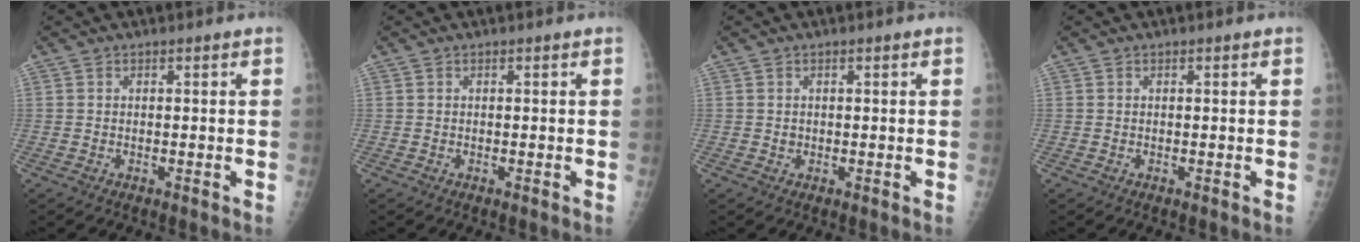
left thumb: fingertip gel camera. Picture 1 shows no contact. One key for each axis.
{"total": 0.0}
{"total": 0.7, "fx": 0.1, "fy": 0.6, "fz": 0.2, "tx": 0.000, "ty": 0.001, "tz": 0.003}
{"total": 0.0}